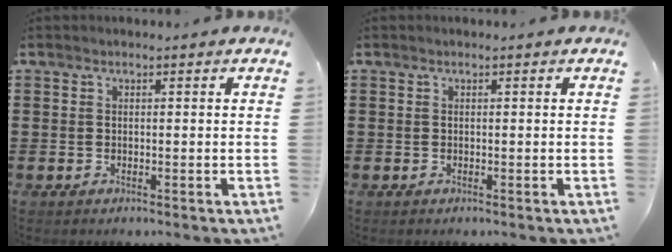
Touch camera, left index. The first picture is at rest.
{"total": 0.0}